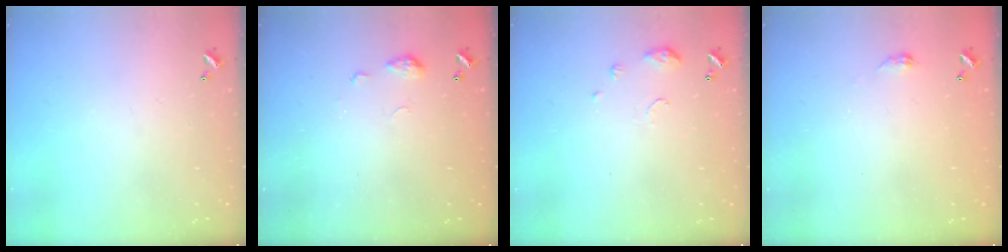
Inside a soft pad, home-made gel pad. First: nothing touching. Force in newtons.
{"total": 5.4, "press": 5.3, "slide": 0.7}
{"total": 6.3, "press": 6.3, "slide": 0.8}
{"total": 2.8, "press": 2.7, "slide": 0.5}